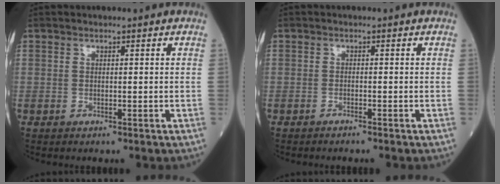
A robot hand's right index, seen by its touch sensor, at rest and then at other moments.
{"total": 1.1, "force": [-1.0, -0.2, 0.5], "torque": [-0.011, 0.002, -0.012]}